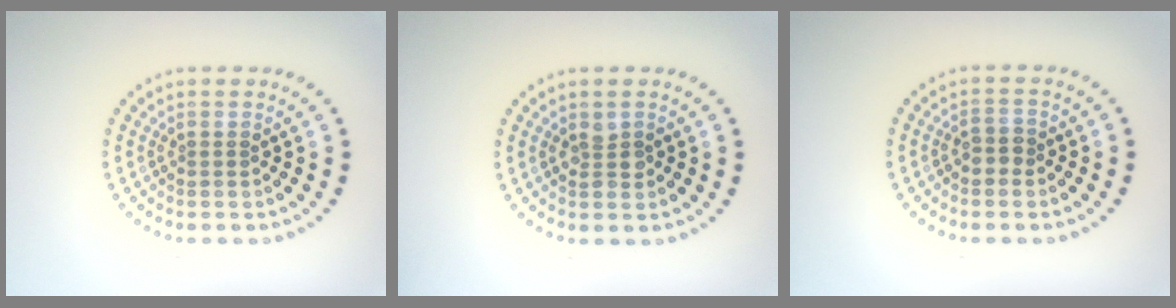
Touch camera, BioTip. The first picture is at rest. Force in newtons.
{"total": 1.2, "press": 1.2, "slide": 0.2}
{"total": 1.4, "press": 1.3, "slide": 0.5}